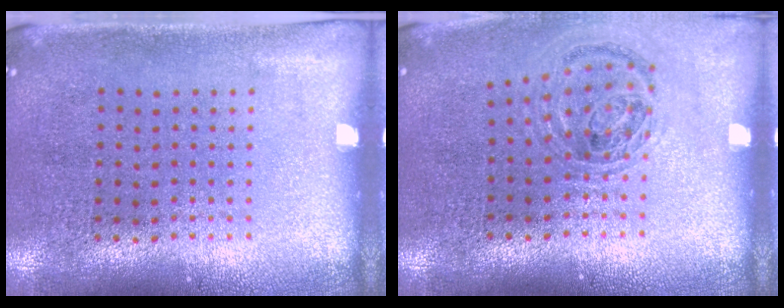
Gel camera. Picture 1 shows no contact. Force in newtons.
{"total": 1.0, "press": 1.0, "slide": 0.2}